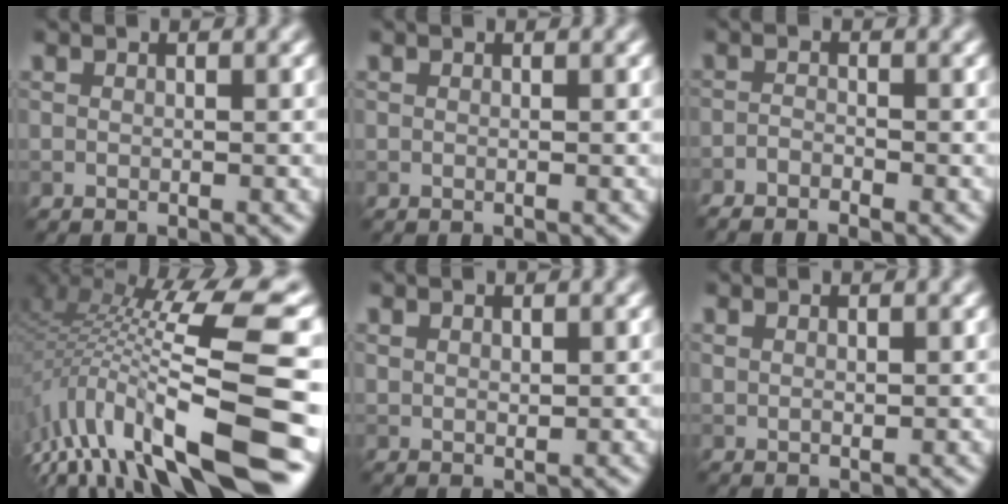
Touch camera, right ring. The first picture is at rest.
{"total": 0.0}
{"total": 2.0, "force": [-1.7, 0.2, 1.1], "torque": [-0.032, -0.002, -0.040]}
{"total": 14.5, "force": [-4.9, 2.9, 13.4], "torque": [-0.227, 0.012, -0.078]}
{"total": 0.9, "force": [0.7, 0.5, 0.3], "torque": [-0.009, -0.002, 0.016]}
{"total": 0.6, "force": [0.4, 0.3, 0.4], "torque": [-0.009, 0.001, 0.008]}